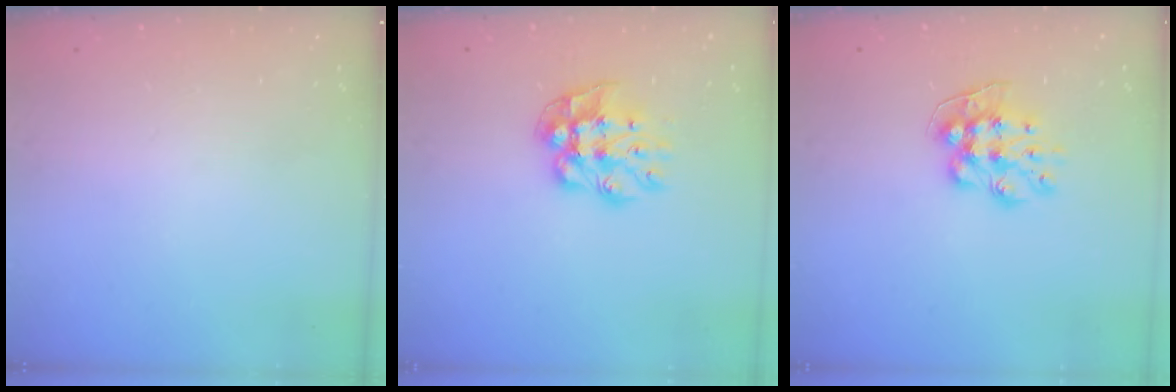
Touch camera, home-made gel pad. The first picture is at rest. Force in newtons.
{"total": 10.6, "press": 10.6, "slide": 0.9}
{"total": 9.2, "press": 9.2, "slide": 0.1}